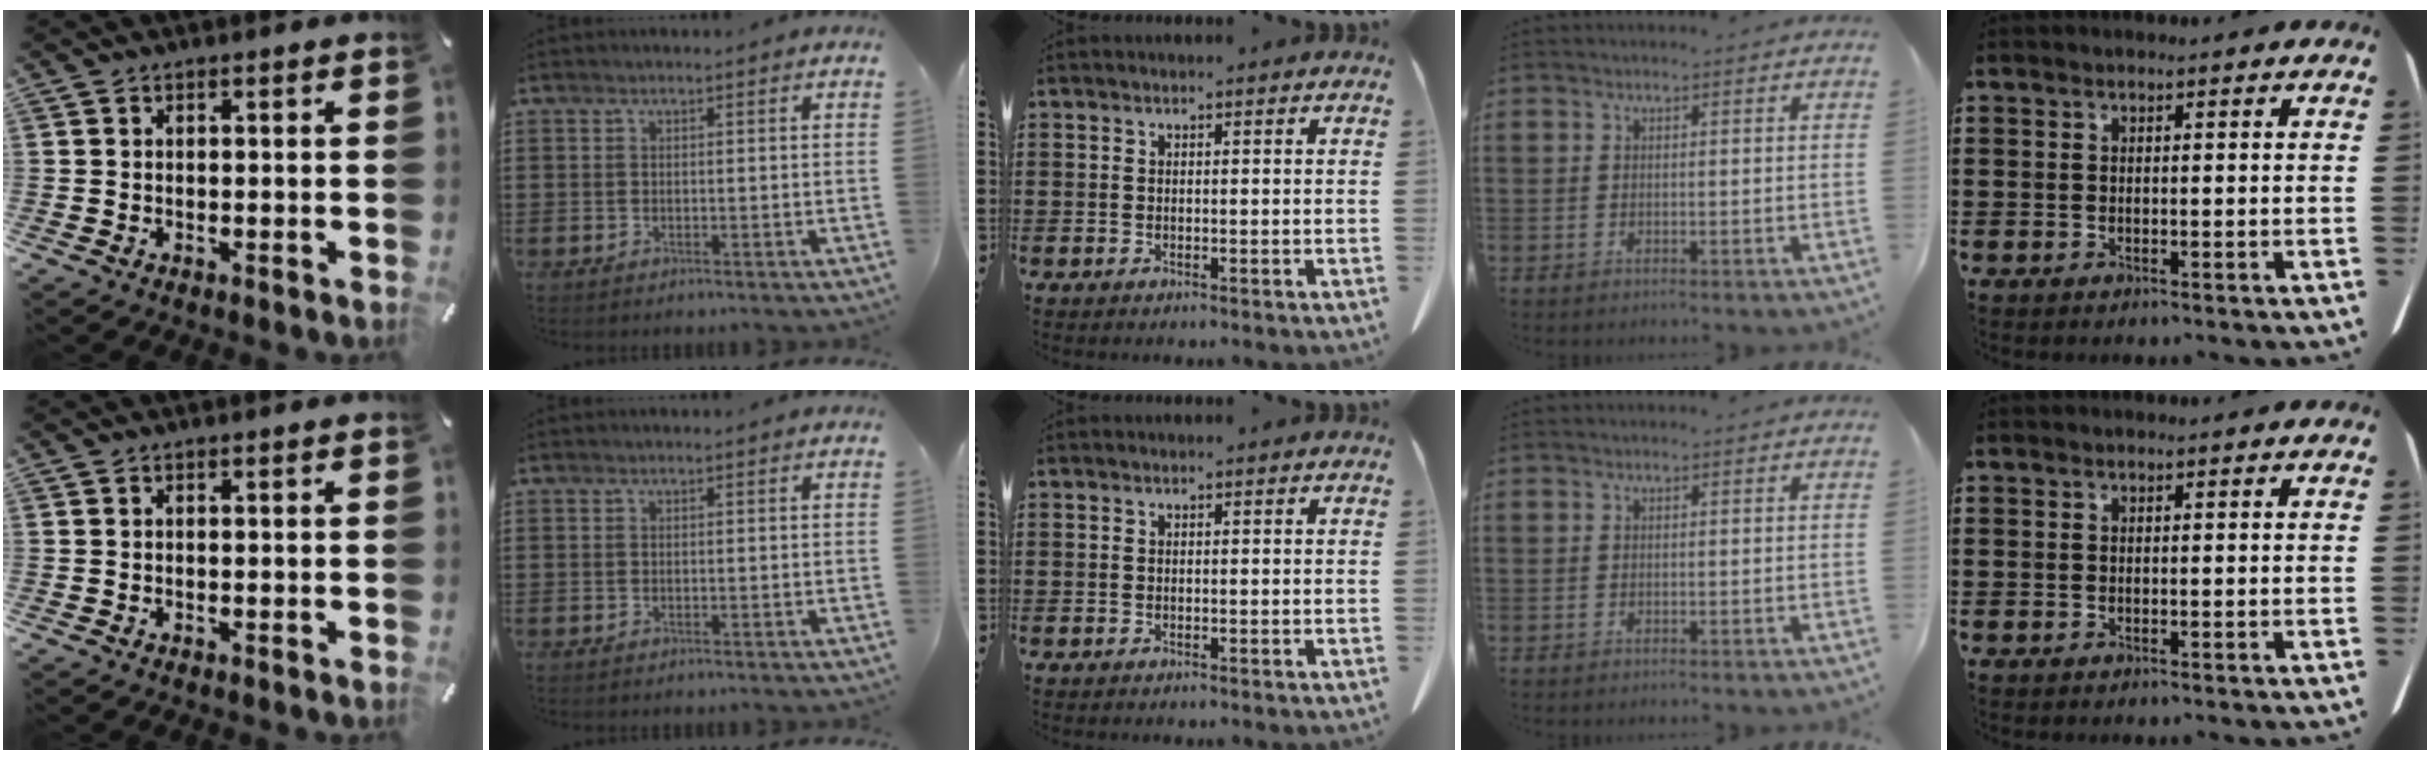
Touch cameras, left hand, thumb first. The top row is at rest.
{}